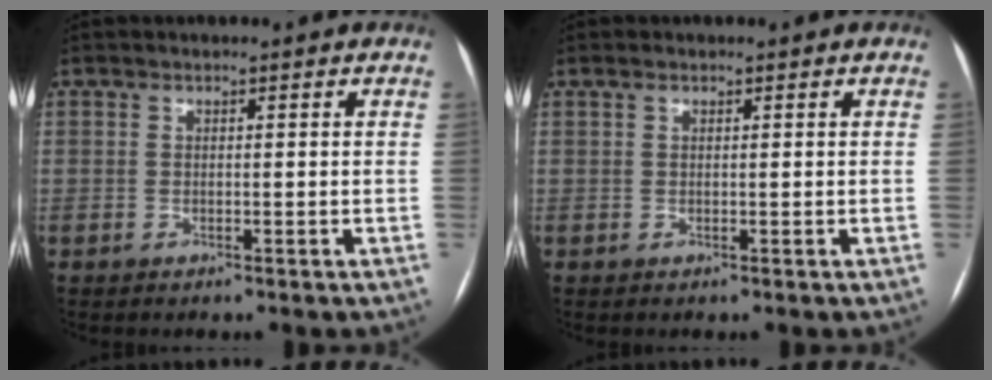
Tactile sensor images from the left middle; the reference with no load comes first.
{"total": 0.5, "force": [0.4, 0.2, 0.3], "torque": [-0.008, 0.008, 0.007]}